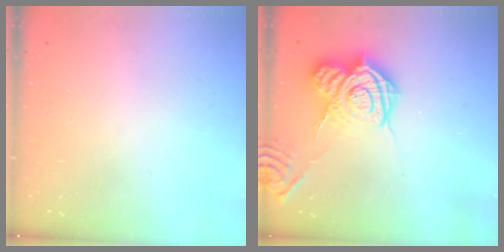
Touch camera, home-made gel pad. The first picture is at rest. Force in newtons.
{"total": 15.4, "press": 15.4, "slide": 1.0}